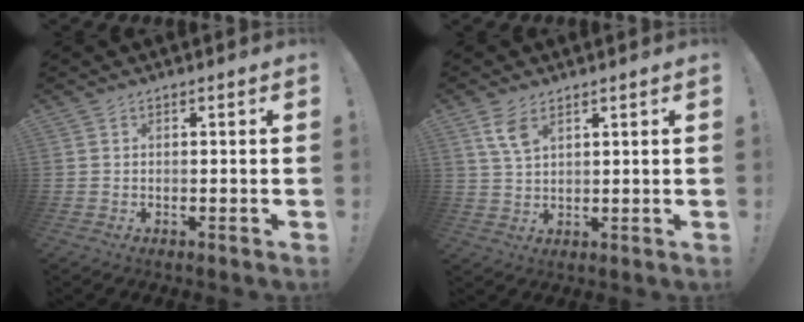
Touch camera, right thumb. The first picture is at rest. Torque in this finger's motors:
{"motor_torque": [1.25, 0.28, 0.37, -0.48, 0.20]}